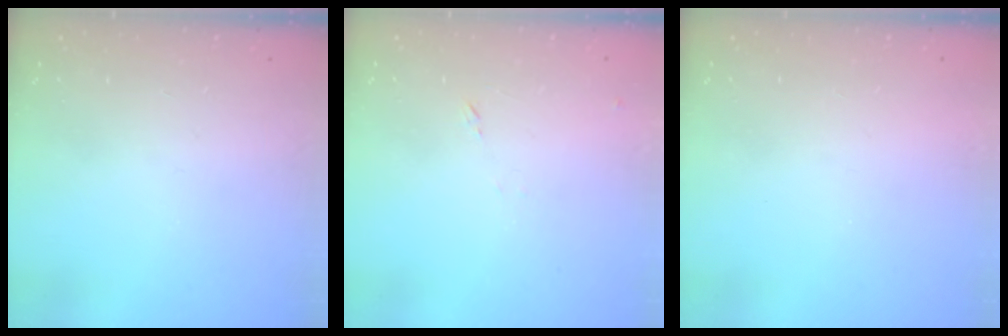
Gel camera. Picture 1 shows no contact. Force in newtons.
{"total": 7.2, "press": 7.1, "slide": 0.6}
{"total": 1.5, "press": 1.5, "slide": 0.1}